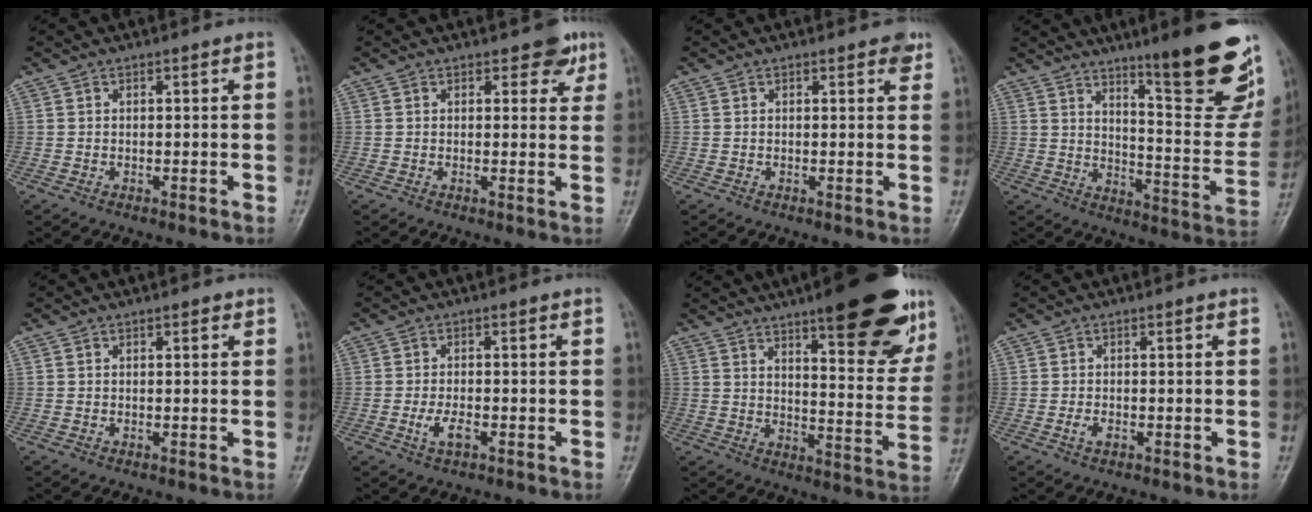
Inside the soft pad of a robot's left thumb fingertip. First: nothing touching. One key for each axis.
{"total": 4.1, "fx": 2.4, "fy": 2.3, "fz": 2.4, "tx": -0.001, "ty": -0.008, "tz": 0.024}
{"total": 2.1, "fx": 1.3, "fy": 1.0, "fz": 1.4, "tx": -0.005, "ty": -0.003, "tz": 0.011}
{"total": 20.9, "fx": 13.9, "fy": 3.6, "fz": 15.1, "tx": -0.165, "ty": -0.097, "tz": 0.203}
{"total": 1.1, "fx": 0.5, "fy": 0.6, "fz": 0.9, "tx": -0.008, "ty": 0.001, "tz": 0.003}
{"total": 3.7, "fx": -1.4, "fy": 1.7, "fz": 3.0, "tx": -0.059, "ty": 0.008, "tz": -0.025}
{"total": 24.3, "fx": 15.0, "fy": 6.8, "fz": 17.9, "tx": -0.200, "ty": -0.058, "tz": 0.200}
{"total": 2.2, "fx": -0.6, "fy": 1.2, "fz": 1.8, "tx": -0.030, "ty": 0.007, "tz": -0.012}